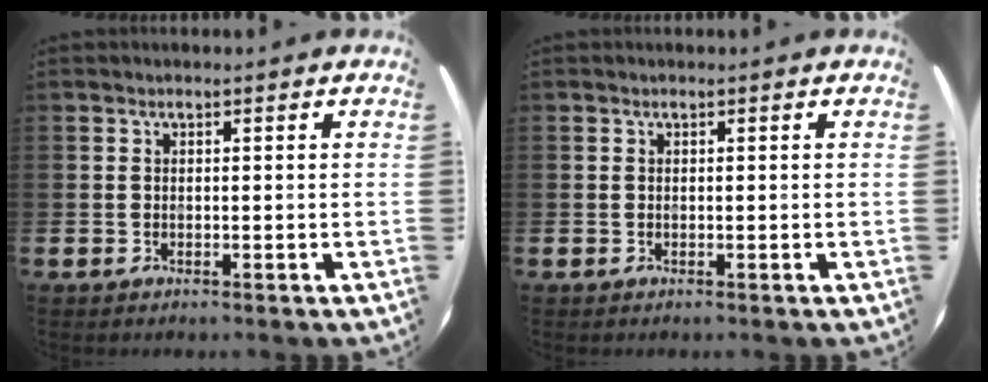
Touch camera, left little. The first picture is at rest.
{"total": 0.0}